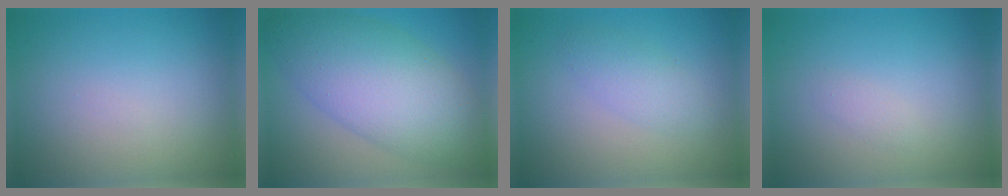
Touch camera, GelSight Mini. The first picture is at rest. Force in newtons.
{"total": 9.4, "press": 9.4, "slide": 0.3}
{"total": 2.0, "press": 2.0, "slide": 0.0}
{"total": 0.7, "press": 0.7, "slide": 0.0}